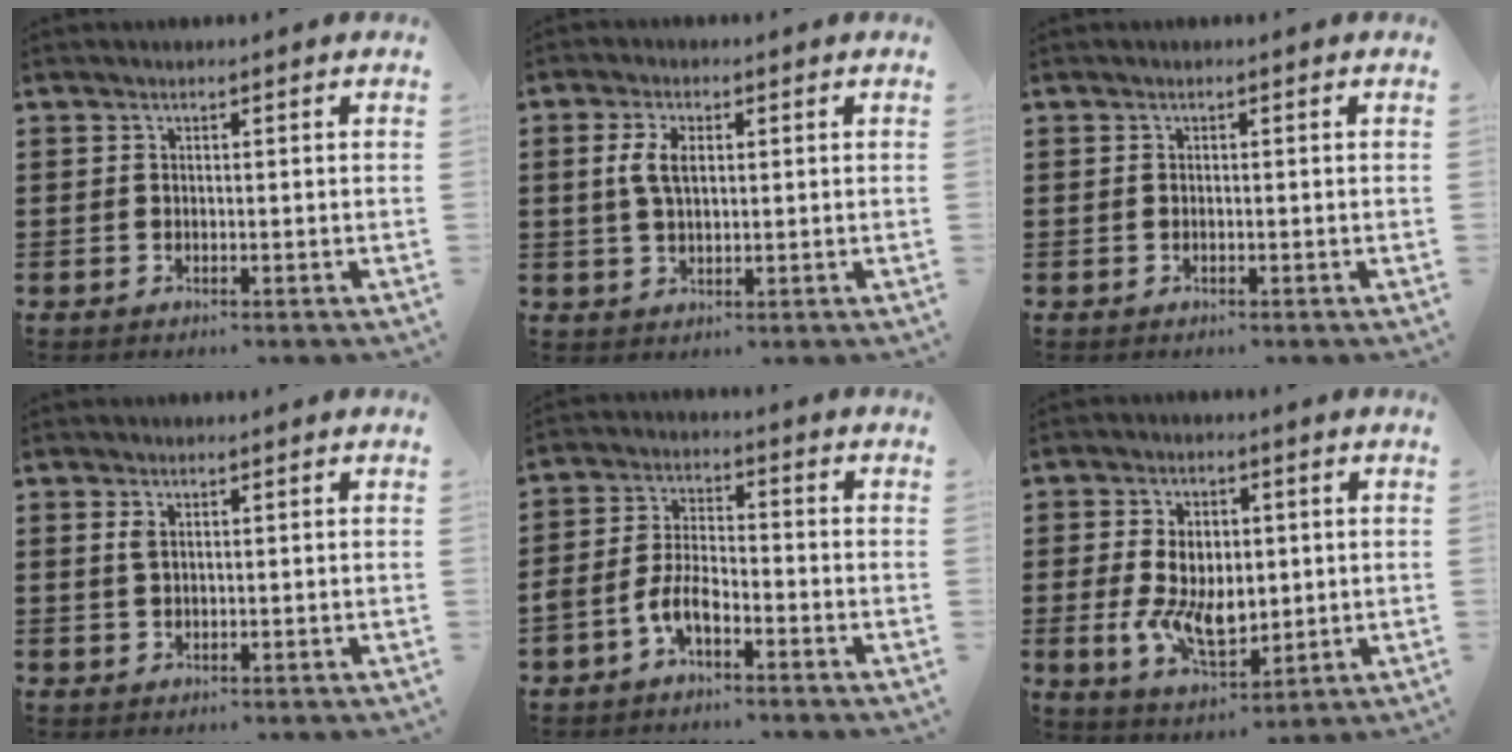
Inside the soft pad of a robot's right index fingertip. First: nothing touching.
{"total": 4.5, "force": [0.8, 2.3, 3.8], "torque": [-0.087, 0.009, 0.009]}
{"total": 0.0}
{"total": 1.6, "force": [0.6, 0.7, 1.3], "torque": [-0.029, 0.004, 0.009]}
{"total": 5.1, "force": [-3.1, 2.3, 3.4], "torque": [-0.094, 0.001, -0.067]}
{"total": 8.9, "force": [0.1, 5.5, 7.1], "torque": [-0.149, 0.005, -0.001]}